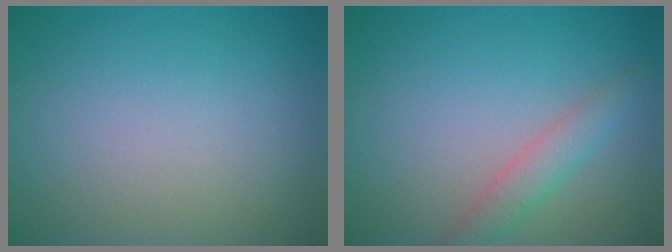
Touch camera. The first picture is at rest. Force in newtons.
{"total": 2.2, "press": 2.2, "slide": 0.1}